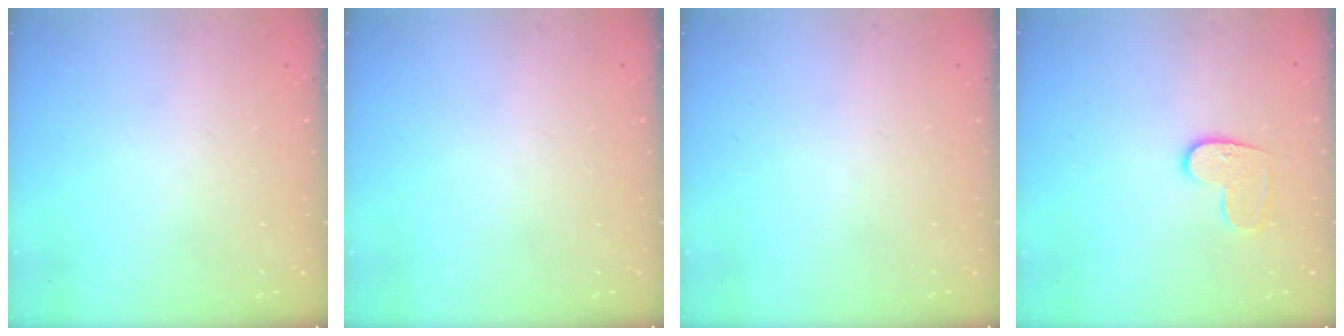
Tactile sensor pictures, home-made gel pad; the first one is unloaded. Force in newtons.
{"total": 0.0}
{"total": 0.0}
{"total": 8.0, "press": 8.0, "slide": 0.3}